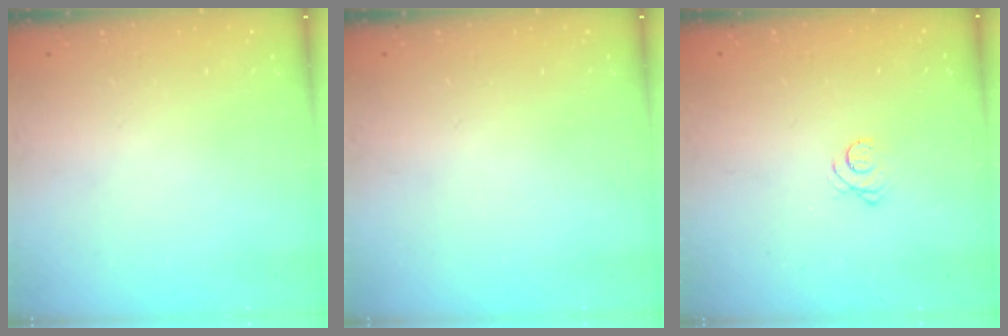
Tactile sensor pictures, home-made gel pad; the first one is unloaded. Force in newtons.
{"total": 0.0}
{"total": 2.7, "press": 2.7, "slide": 0.4}